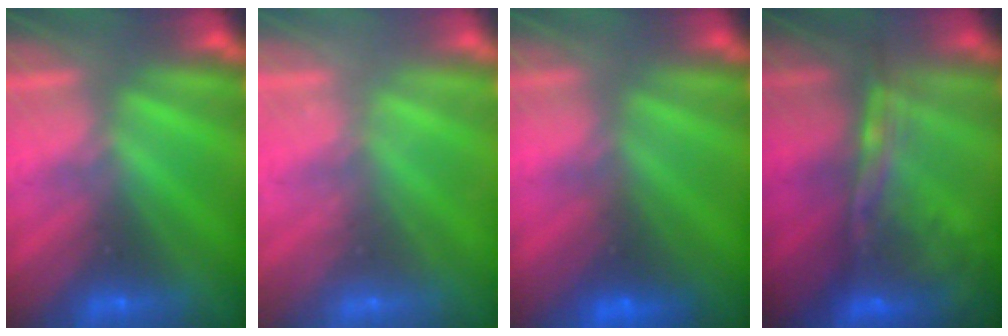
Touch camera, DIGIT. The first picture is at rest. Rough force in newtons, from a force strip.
{"total": 2.3}
{"total": 8.0}
{"total": 7.0}